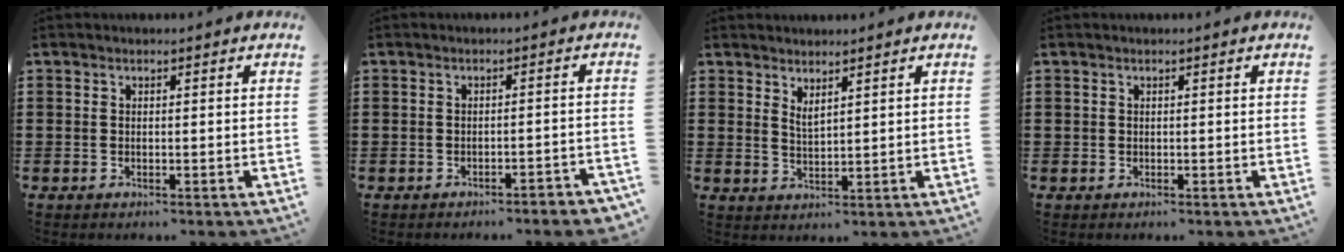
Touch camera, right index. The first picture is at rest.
{"total": 1.8, "force": [-1.7, -0.2, 0.6], "torque": [-0.012, -0.002, -0.035]}
{"total": 1.9, "force": [1.8, 0.3, 0.7], "torque": [-0.017, 0.003, 0.033]}
{"total": 0.0}